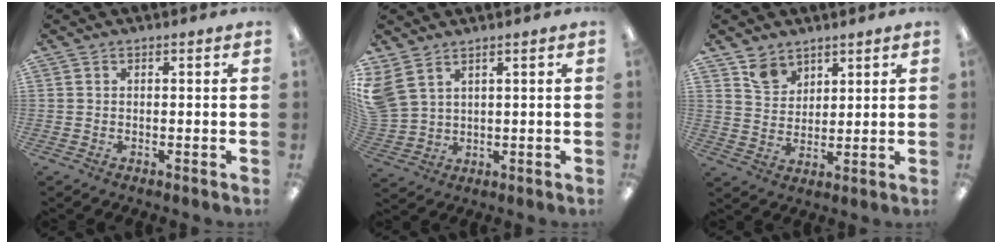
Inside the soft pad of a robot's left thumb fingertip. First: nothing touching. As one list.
[{"total": 6.3, "force": [3.9, 4.0, 2.9], "torque": [-0.081, -0.013, 0.077]}, {"total": 6.3, "force": [4.5, 4.2, 1.1], "torque": [-0.016, -0.021, 0.085]}]